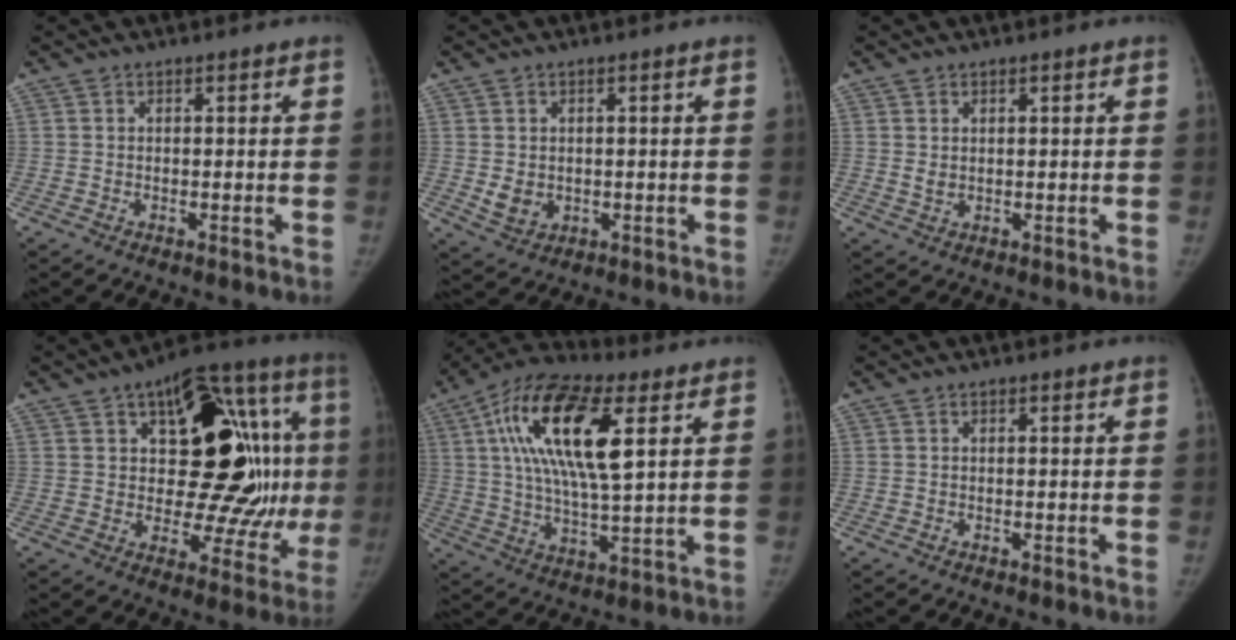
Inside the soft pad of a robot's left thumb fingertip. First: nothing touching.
{"total": 4.4, "force": [-0.2, 3.7, 2.3], "torque": [-0.025, 0.003, 0.010]}
{"total": 1.8, "force": [0.5, 1.4, 1.1], "torque": [-0.015, -0.001, 0.014]}
{"total": 29.0, "force": [4.3, 14.1, 25.0], "torque": [-0.300, 0.027, 0.069]}
{"total": 20.5, "force": [6.8, 7.6, 17.8], "torque": [-0.327, -0.005, 0.113]}
{"total": 0.0}